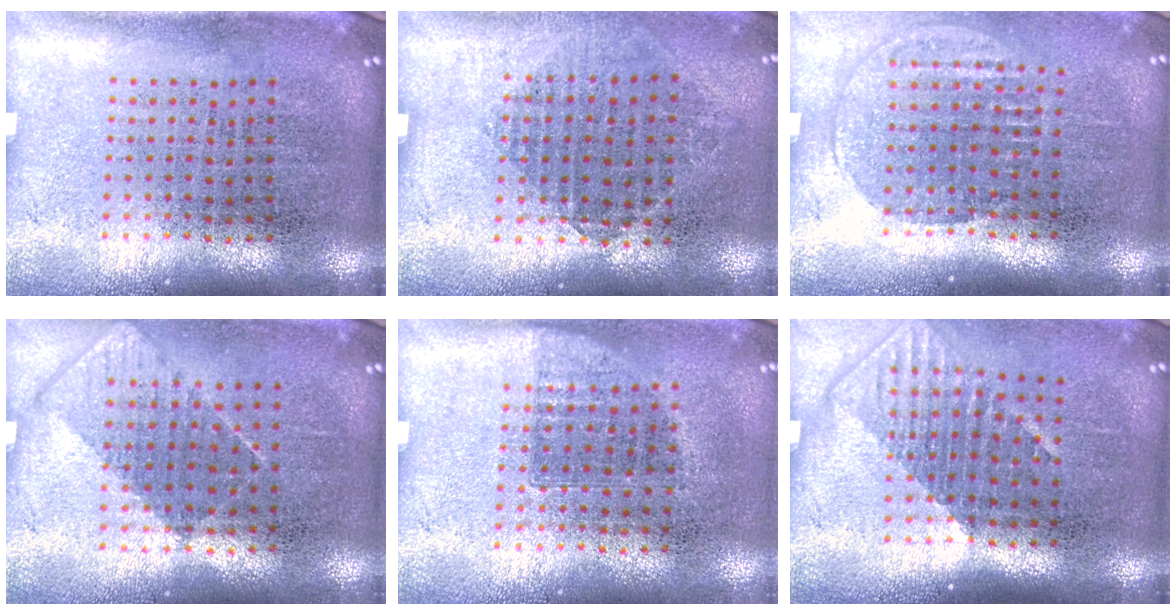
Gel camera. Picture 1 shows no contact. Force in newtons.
{"total": 0.8, "press": 0.8, "slide": 0.3}
{"total": 1.4, "press": 1.2, "slide": 0.7}
{"total": 0.9, "press": 0.7, "slide": 0.5}
{"total": 0.7, "press": 0.6, "slide": 0.4}
{"total": 1.4, "press": 1.1, "slide": 0.9}